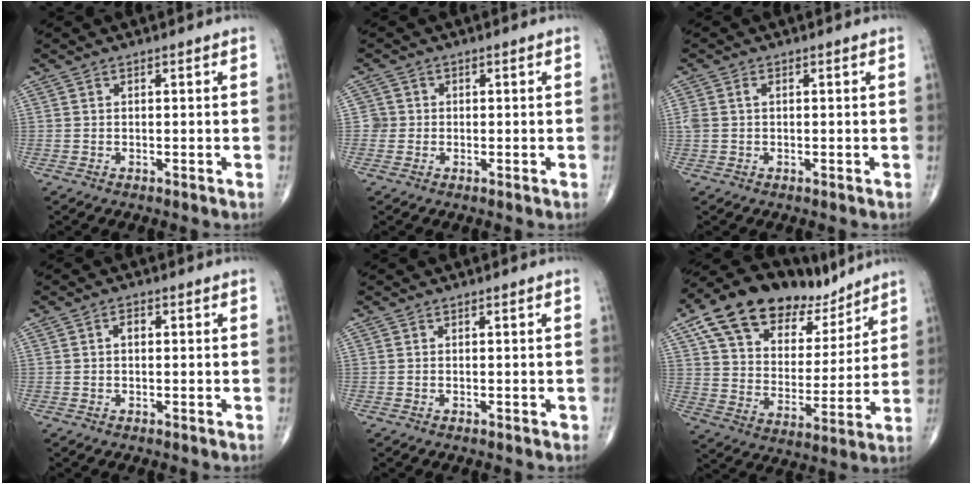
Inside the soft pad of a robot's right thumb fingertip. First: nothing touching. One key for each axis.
{"total": 2.1, "fx": -0.2, "fy": 2.1, "fz": -0.1, "tx": 0.019, "ty": 0.009, "tz": -0.007}
{"total": 2.2, "fx": 0.3, "fy": 1.5, "fz": 1.6, "tx": -0.050, "ty": 0.013, "tz": 0.009}
{"total": 1.7, "fx": 0.2, "fy": 1.0, "fz": 1.4, "tx": -0.021, "ty": 0.005, "tz": 0.002}
{"total": 0.0}
{"total": 21.2, "fx": 14.0, "fy": 11.5, "fz": 11.0, "tx": -0.149, "ty": -0.028, "tz": 0.242}